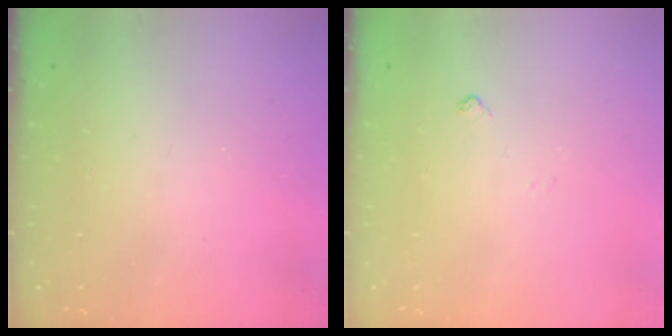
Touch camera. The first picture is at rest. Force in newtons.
{"total": 3.8, "press": 3.8, "slide": 0.7}